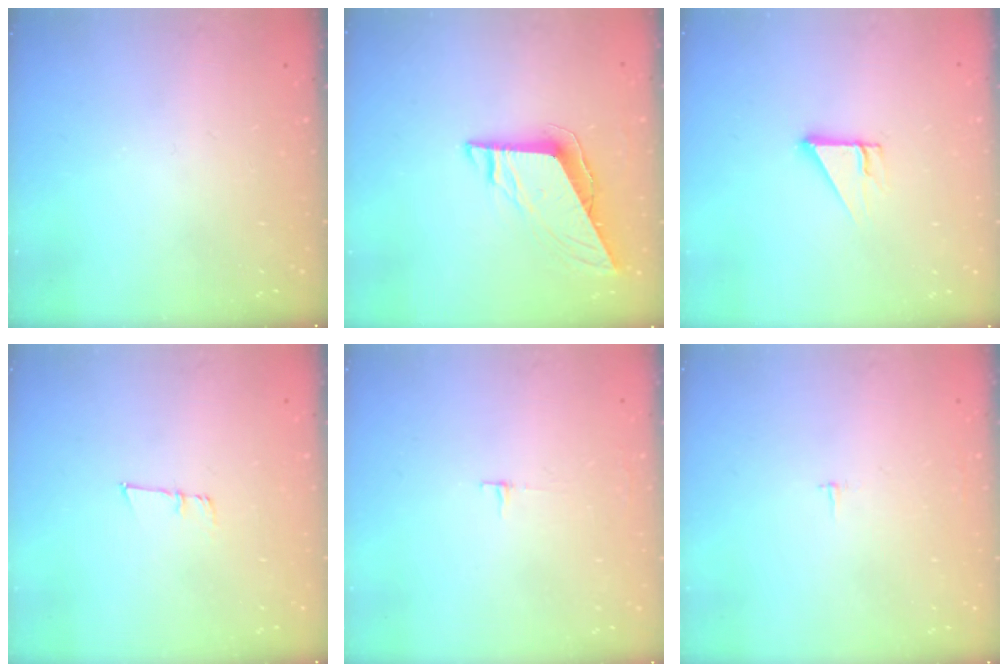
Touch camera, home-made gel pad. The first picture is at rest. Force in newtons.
{"total": 8.5, "press": 8.5, "slide": 0.3}
{"total": 3.1, "press": 3.1, "slide": 0.1}
{"total": 6.0, "press": 5.6, "slide": 2.1}
{"total": 3.3, "press": 3.3, "slide": 0.4}
{"total": 1.8, "press": 1.8, "slide": 0.1}